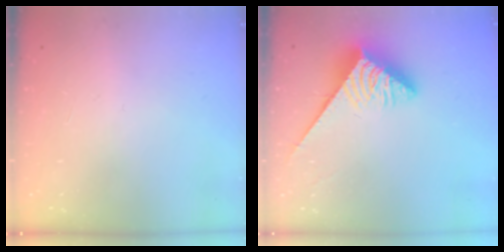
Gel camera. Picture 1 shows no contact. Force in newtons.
{"total": 3.8, "press": 3.7, "slide": 0.6}